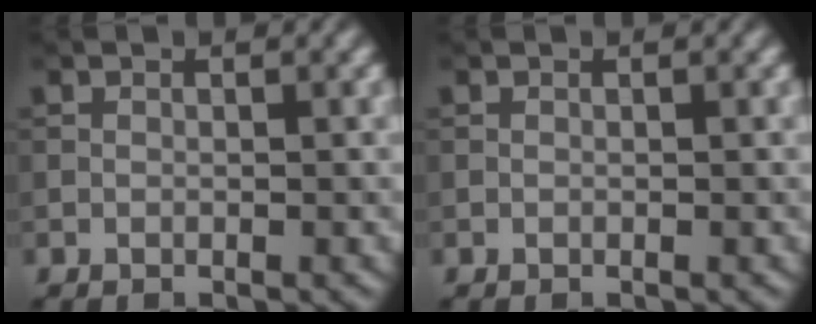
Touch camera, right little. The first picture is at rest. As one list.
[{"total": 0.0}]